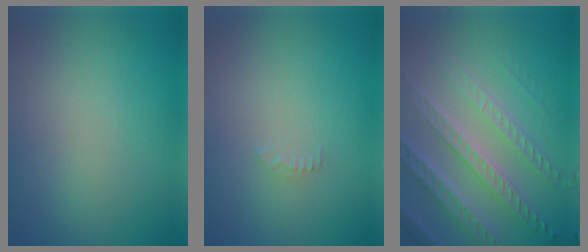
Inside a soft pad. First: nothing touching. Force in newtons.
{"total": 0.7, "press": 0.7, "slide": 0.1}
{"total": 7.0, "press": 5.0, "slide": 5.0}